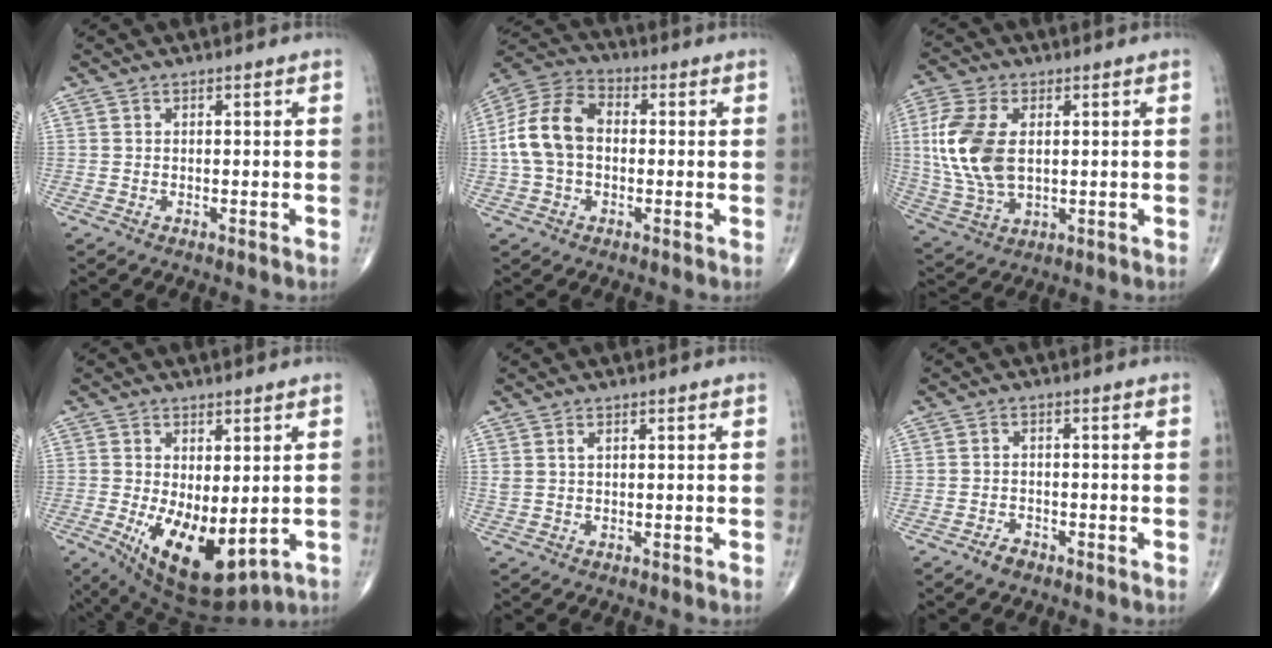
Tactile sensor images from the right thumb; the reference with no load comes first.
{"total": 12.2, "force": [-0.1, 8.4, 8.8], "torque": [-0.175, 0.036, -0.011]}
{"total": 14.2, "force": [1.7, 8.2, 11.4], "torque": [-0.256, -0.004, 0.038]}
{"total": 12.8, "force": [-2.3, 6.1, 11.0], "torque": [-0.178, -0.026, -0.012]}
{"total": 1.3, "force": [0.7, 0.5, 1.0], "torque": [-0.023, 0.006, 0.018]}
{"total": 2.3, "force": [-1.7, 1.3, 0.9], "torque": [-0.017, 0.007, -0.029]}